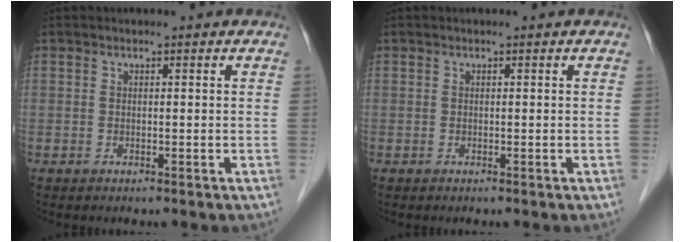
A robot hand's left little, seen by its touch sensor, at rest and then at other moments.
{"total": 0.0}